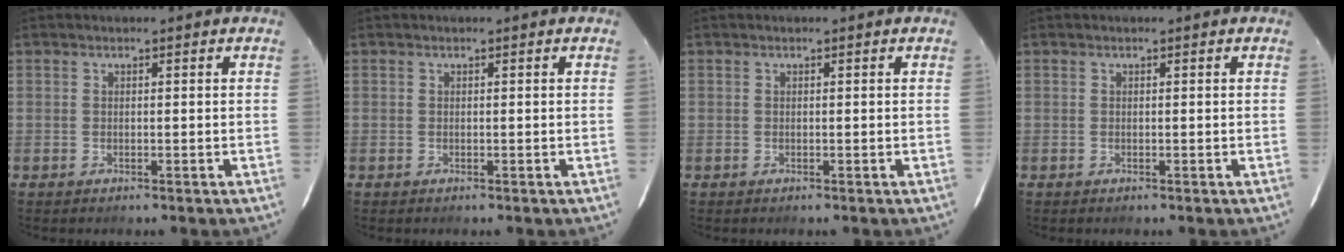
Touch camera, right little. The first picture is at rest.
{"total": 0.0}
{"total": 0.0}
{"total": 0.0}